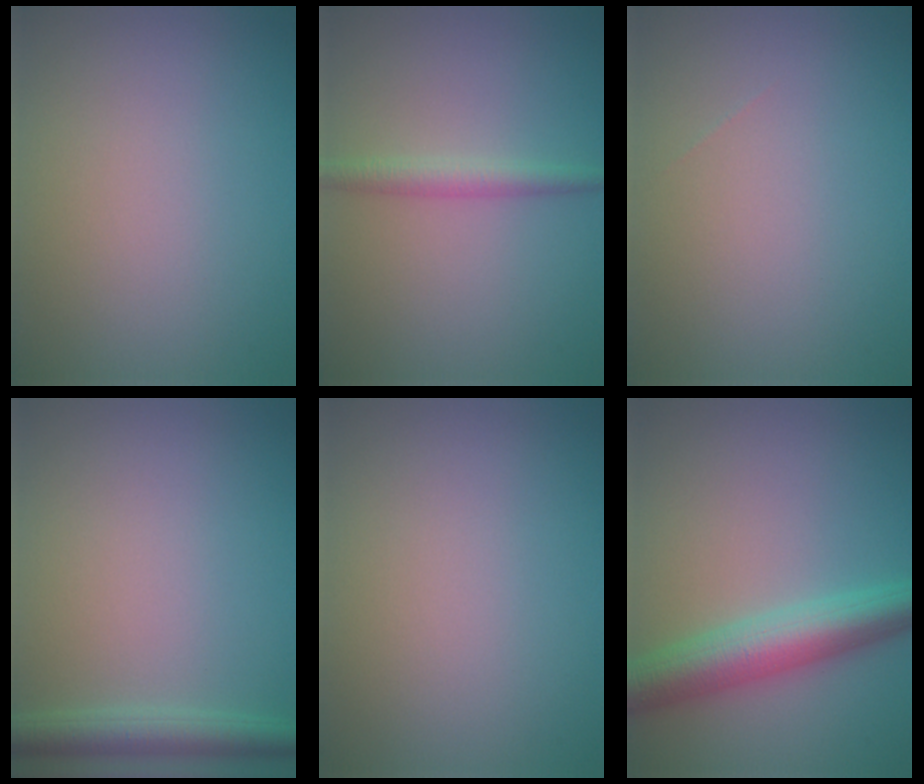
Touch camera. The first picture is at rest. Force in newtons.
{"total": 2.1, "press": 2.1, "slide": 0.0}
{"total": 0.0}
{"total": 3.1, "press": 3.1, "slide": 0.2}
{"total": 0.0}
{"total": 6.1, "press": 6.1, "slide": 0.1}